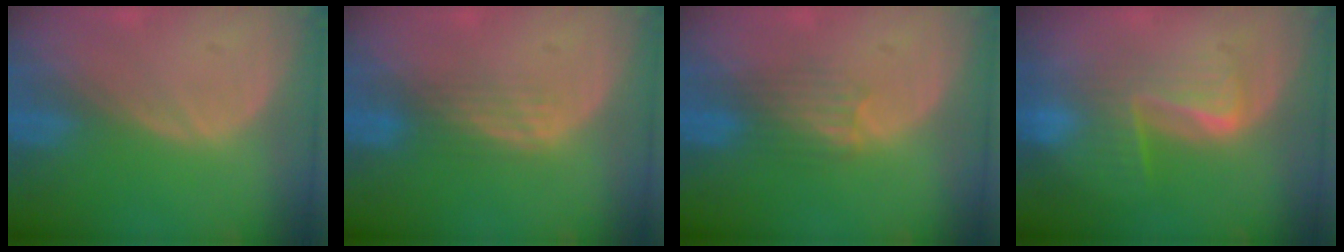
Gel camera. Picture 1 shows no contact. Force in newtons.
{"total": 2.8, "press": 2.5, "slide": 1.3}
{"total": 3.2, "press": 3.2, "slide": 0.2}
{"total": 6.3, "press": 6.1, "slide": 1.5}